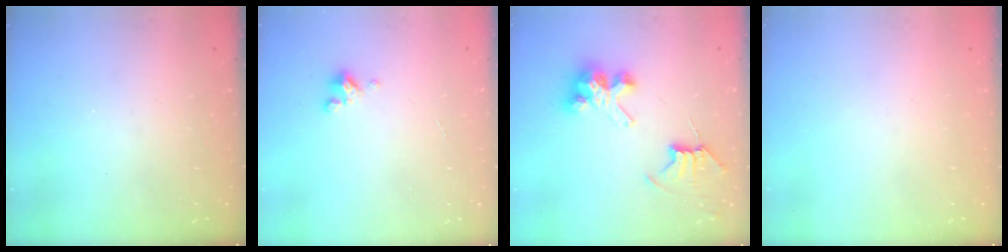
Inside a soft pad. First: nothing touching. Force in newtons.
{"total": 2.5, "press": 2.5, "slide": 0.3}
{"total": 8.2, "press": 8.2, "slide": 0.5}
{"total": 0.0}